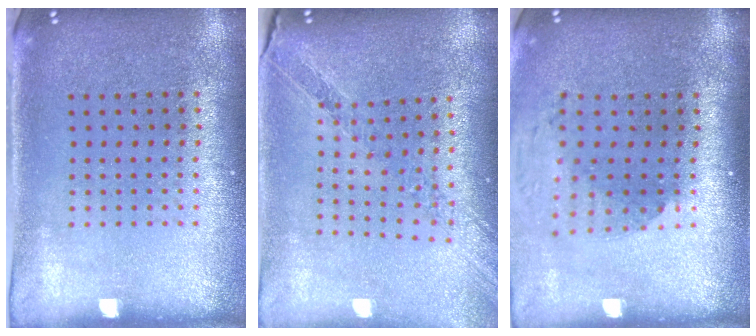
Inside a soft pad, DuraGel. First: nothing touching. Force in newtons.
{"total": 1.1, "press": 1.1, "slide": 0.0}
{"total": 1.8, "press": 1.4, "slide": 1.1}